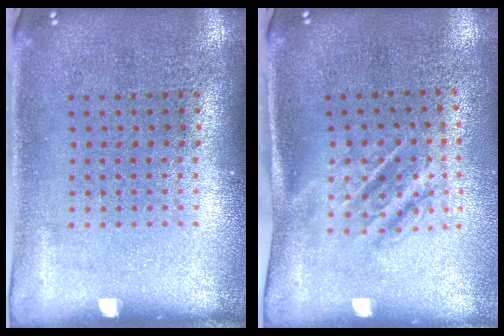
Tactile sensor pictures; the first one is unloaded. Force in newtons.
{"total": 1.8, "press": 1.2, "slide": 1.3}